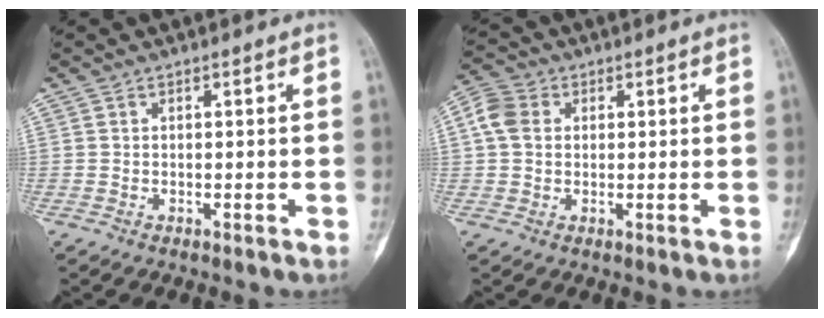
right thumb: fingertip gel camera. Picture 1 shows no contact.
{"total": 5.7, "force": [1.2, 4.5, 3.3], "torque": [-0.069, 0.014, 0.016]}